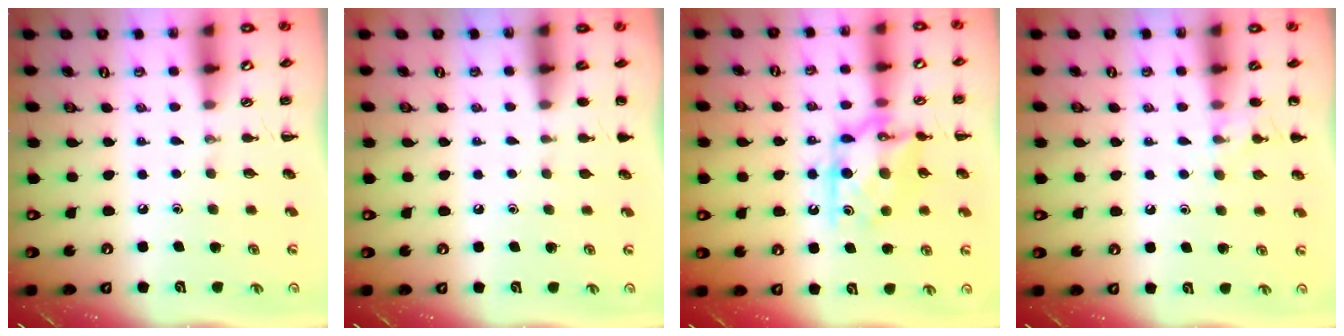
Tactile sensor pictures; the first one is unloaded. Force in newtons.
{"total": 1.1, "press": 1.1, "slide": 0.2}
{"total": 13.1, "press": 13.1, "slide": 0.6}
{"total": 8.0, "press": 7.7, "slide": 2.1}